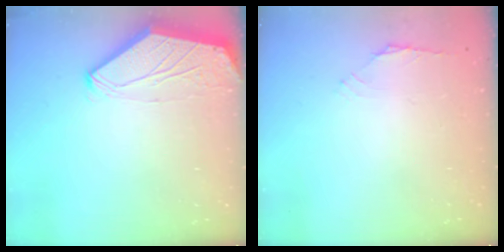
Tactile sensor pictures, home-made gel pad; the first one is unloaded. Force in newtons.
{"total": 1.6, "press": 1.5, "slide": 0.6}